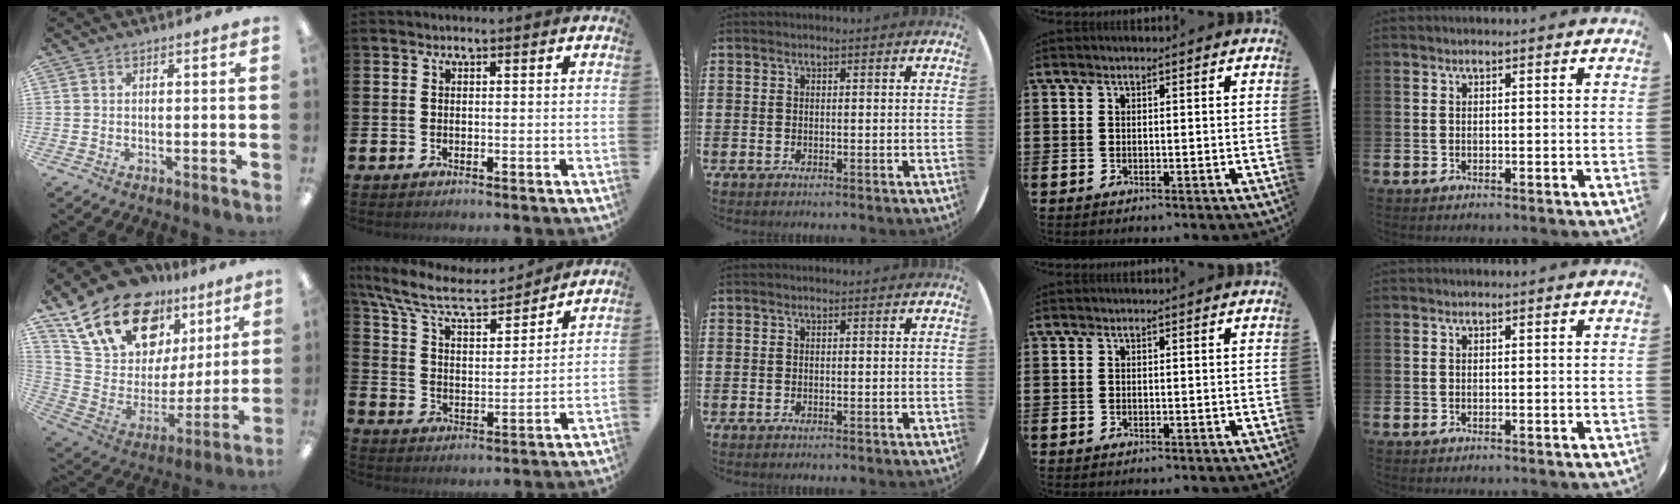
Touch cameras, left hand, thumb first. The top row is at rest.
{"thumb": {"total": 22.2, "force": [14.9, 11.7, 11.5], "torque": [-0.209, -0.090, 0.274]}, "index": {"total": 10.3, "force": [8.9, 2.9, 4.4], "torque": [-0.119, -0.052, 0.152]}}